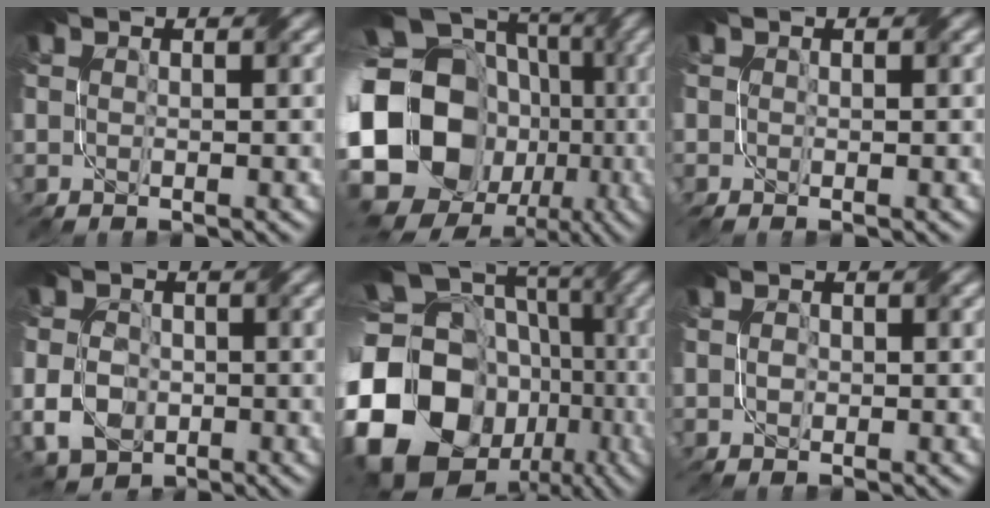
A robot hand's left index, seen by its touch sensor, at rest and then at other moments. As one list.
[{"total": 21.7, "force": [-3.5, 17.7, 11.9], "torque": [-0.225, -0.005, -0.109]}, {"total": 0.0}, {"total": 6.3, "force": [-1.5, 4.9, 3.6], "torque": [-0.071, -0.007, -0.045]}, {"total": 21.3, "force": [-5.0, 17.1, 11.7], "torque": [-0.230, -0.016, -0.120]}, {"total": 1.1, "force": [-0.4, 0.9, 0.5], "torque": [-0.014, 0.000, -0.005]}]